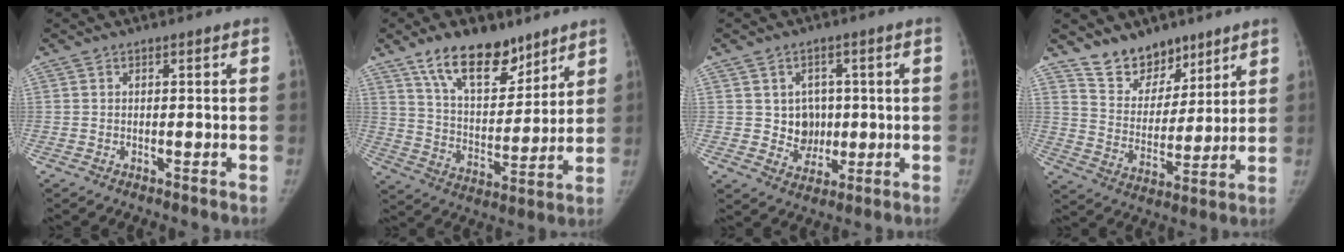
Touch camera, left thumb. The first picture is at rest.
{"total": 15.7, "force": [10.8, 7.7, 8.4], "torque": [-0.095, -0.064, 0.191]}
{"total": 6.2, "force": [0.5, 5.7, 2.5], "torque": [0.002, 0.000, 0.013]}
{"total": 11.1, "force": [8.6, 6.3, 2.9], "torque": [-0.002, -0.067, 0.162]}